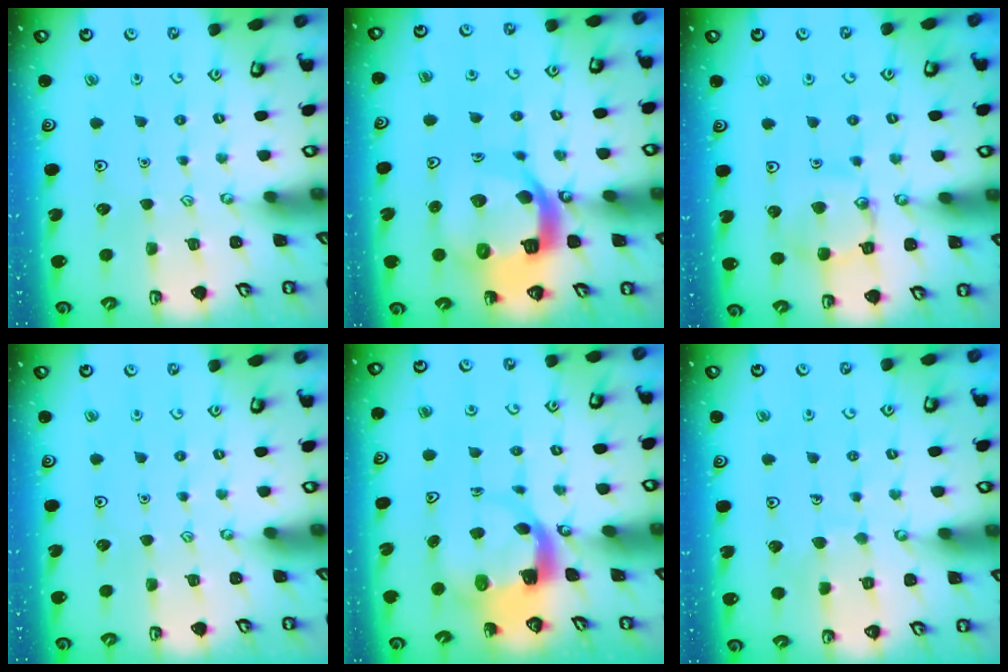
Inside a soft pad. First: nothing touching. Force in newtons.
{"total": 15.7, "press": 15.6, "slide": 1.7}
{"total": 13.3, "press": 13.2, "slide": 1.2}
{"total": 0.0}
{"total": 4.5, "press": 4.5, "slide": 0.7}
{"total": 5.6, "press": 5.6, "slide": 0.4}